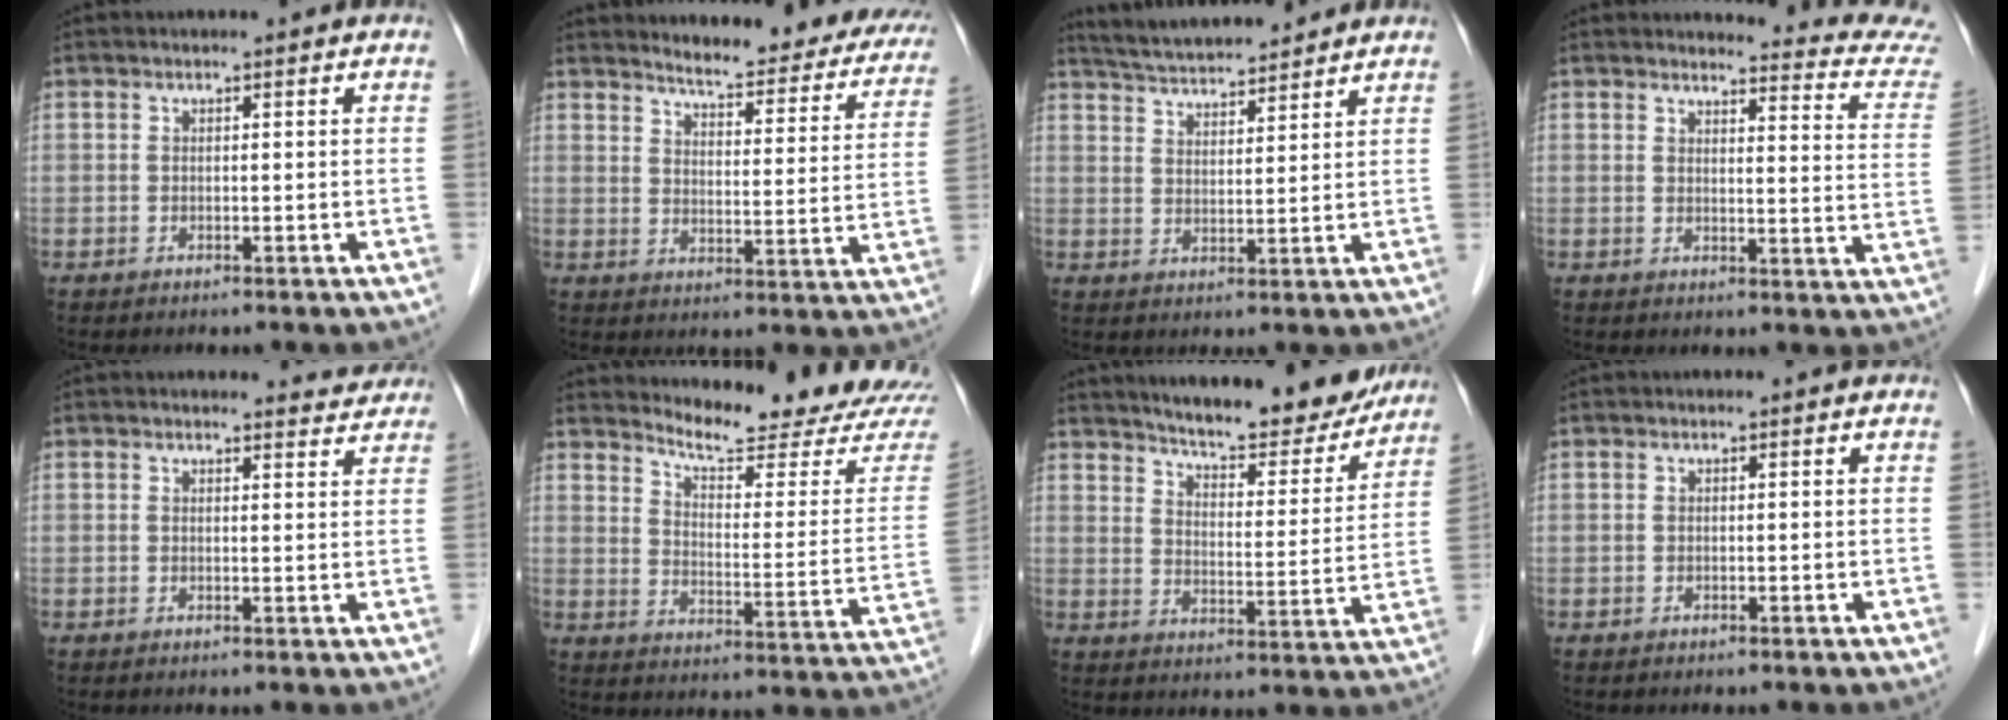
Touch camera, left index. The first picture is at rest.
{"total": 19.0, "force": [17.0, 4.5, 7.3], "torque": [-0.061, -0.043, 0.189]}
{"total": 10.7, "force": [10.0, 1.6, 3.3], "torque": [-0.056, 0.020, 0.166]}
{"total": 12.9, "force": [12.8, -0.2, 1.2], "torque": [0.013, -0.105, 0.112]}
{"total": 3.5, "force": [3.4, 0.9, -0.2], "torque": [0.012, -0.010, 0.026]}
{"total": 18.2, "force": [17.6, 0.3, 4.6], "torque": [-0.064, -0.105, 0.220]}
{"total": 18.2, "force": [16.5, 3.6, 6.9], "torque": [-0.087, -0.022, 0.219]}
{"total": 0.0}